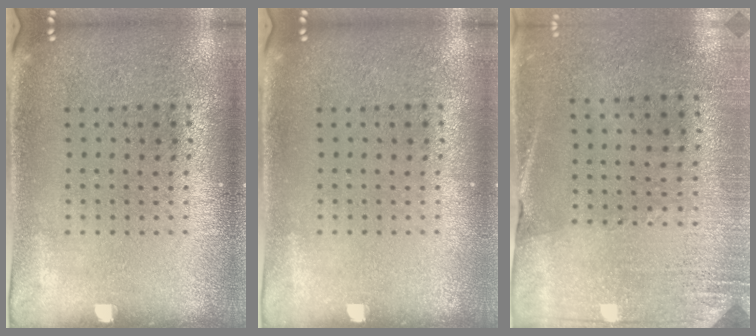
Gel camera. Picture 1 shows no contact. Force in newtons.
{"total": 0.0}
{"total": 2.6, "press": 2.4, "slide": 1.0}